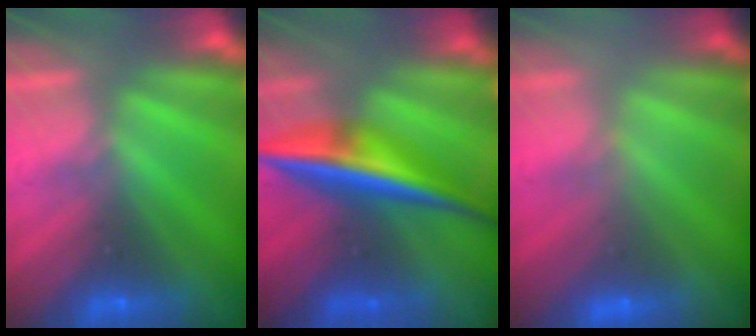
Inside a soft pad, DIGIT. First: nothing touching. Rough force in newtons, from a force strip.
{"total": 7.3}
{"total": 2.8}